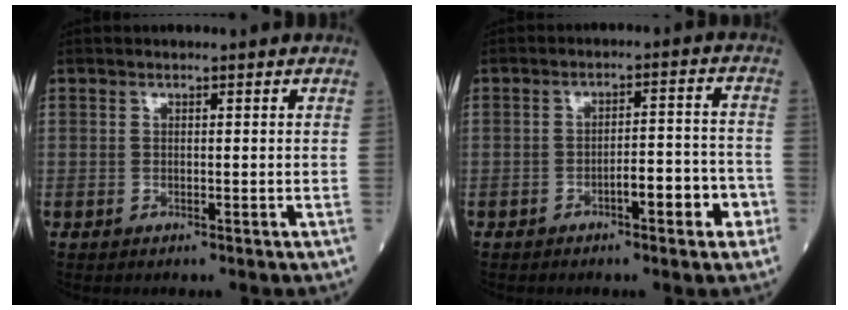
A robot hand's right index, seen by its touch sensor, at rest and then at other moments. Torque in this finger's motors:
{"motor_torque": [0.22, -0.14, 0.37, 0.08]}